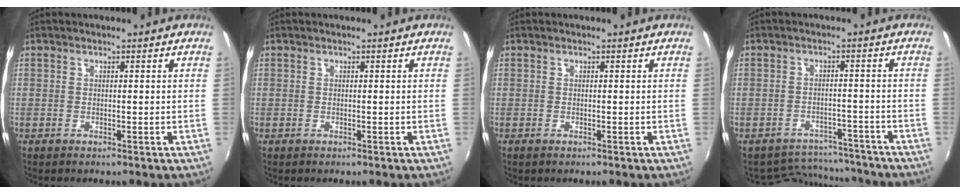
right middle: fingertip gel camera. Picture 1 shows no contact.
{"total": 0.0}
{"total": 0.0}
{"total": 9.8, "force": [-9.1, 3.4, 0.8], "torque": [-0.029, 0.020, -0.120]}